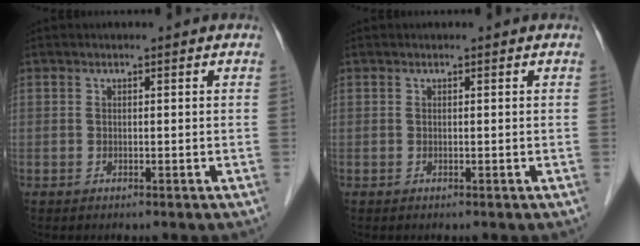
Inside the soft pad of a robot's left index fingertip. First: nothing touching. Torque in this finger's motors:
{"motor_torque": [0.00, 0.00, 0.01, 0.00]}